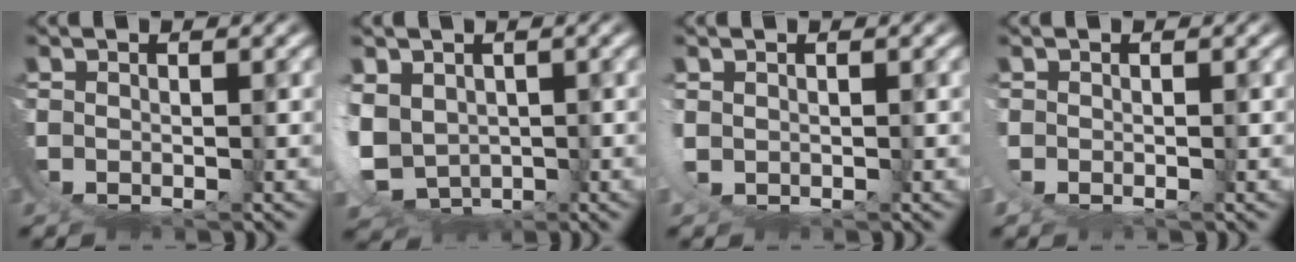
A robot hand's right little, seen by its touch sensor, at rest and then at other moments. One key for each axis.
{"total": 6.8, "fx": -0.5, "fy": 5.6, "fz": 3.9, "tx": -0.136, "ty": -0.053, "tz": 0.018}
{"total": 1.1, "fx": 0.8, "fy": -0.1, "fz": 0.7, "tx": -0.030, "ty": -0.010, "tz": 0.023}
{"total": 0.9, "fx": 0.1, "fy": 0.2, "fz": 0.8, "tx": -0.025, "ty": -0.003, "tz": 0.005}